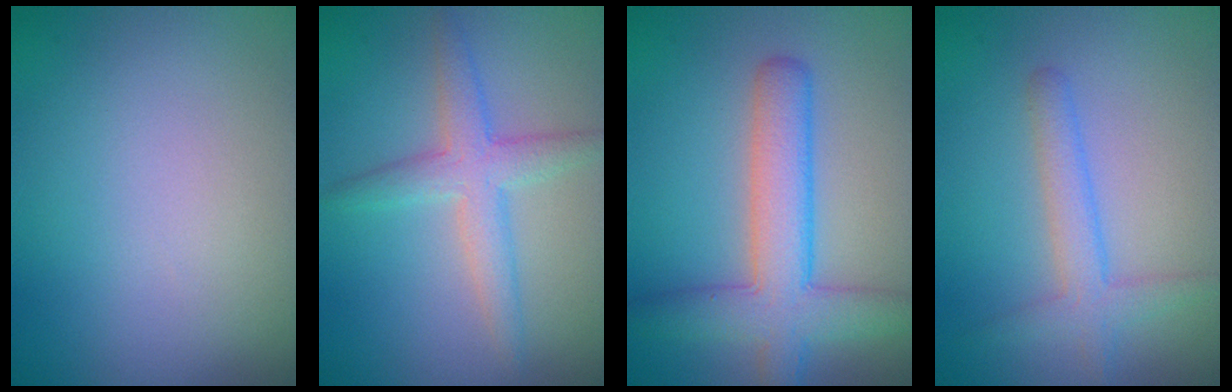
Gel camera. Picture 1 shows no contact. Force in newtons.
{"total": 3.5, "press": 3.5, "slide": 0.1}
{"total": 6.2, "press": 6.2, "slide": 0.3}
{"total": 2.8, "press": 2.8, "slide": 0.2}